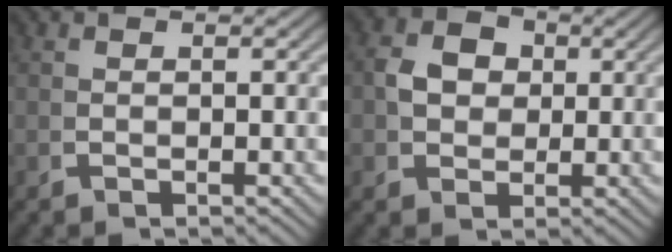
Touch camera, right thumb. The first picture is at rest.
{"total": 4.3, "force": [0.9, 3.4, 2.5], "torque": [-0.055, -0.013, 0.024]}